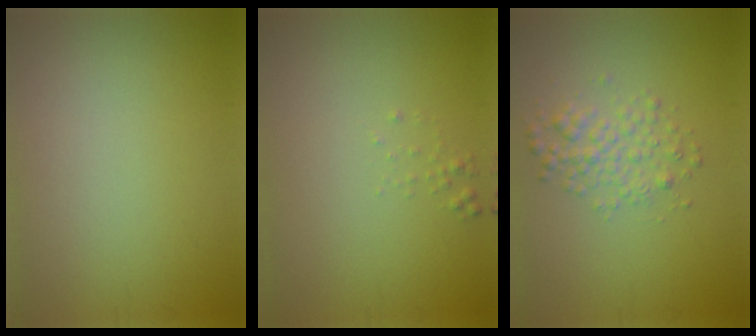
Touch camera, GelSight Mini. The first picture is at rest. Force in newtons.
{"total": 0.5, "press": 0.5, "slide": 0.0}
{"total": 2.6, "press": 2.6, "slide": 0.1}